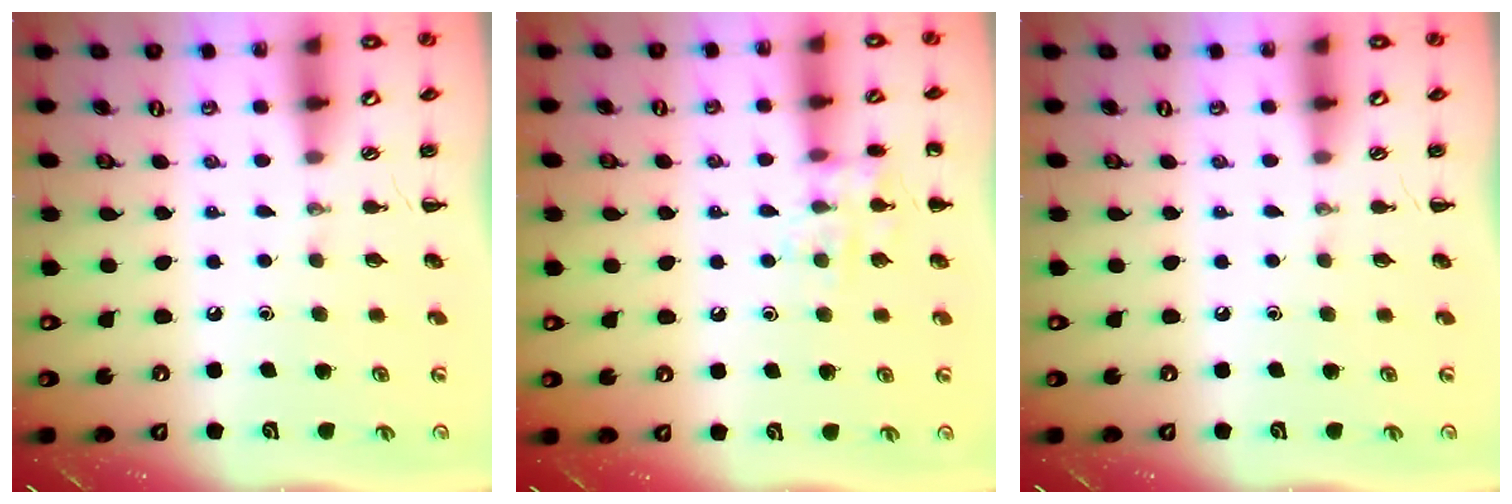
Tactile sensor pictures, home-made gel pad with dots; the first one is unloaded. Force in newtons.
{"total": 9.7, "press": 9.7, "slide": 0.8}
{"total": 0.0}